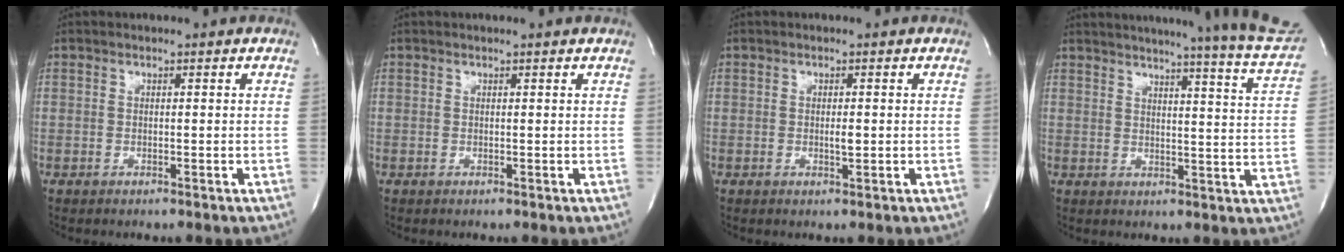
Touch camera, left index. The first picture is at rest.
{"total": 1.1, "force": [1.0, -0.1, 0.3], "torque": [-0.012, 0.002, 0.013]}
{"total": 1.3, "force": [-0.1, 0.4, 1.2], "torque": [-0.023, -0.001, -0.001]}
{"total": 23.7, "force": [21.7, -0.6, 9.5], "torque": [-0.140, -0.084, 0.248]}